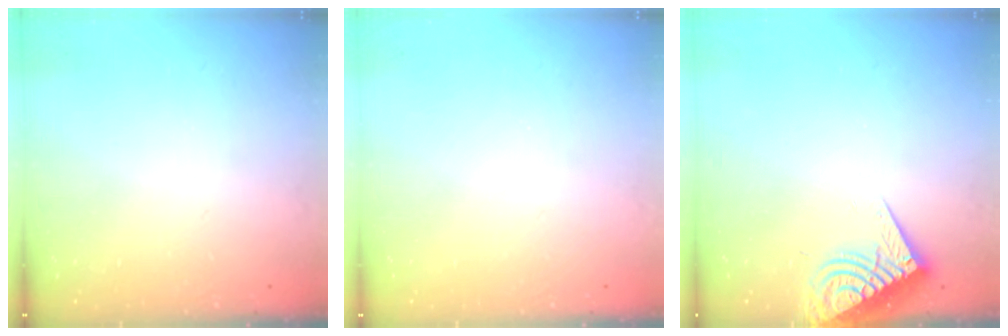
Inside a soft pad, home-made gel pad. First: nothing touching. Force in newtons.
{"total": 0.0}
{"total": 9.6, "press": 9.5, "slide": 1.2}